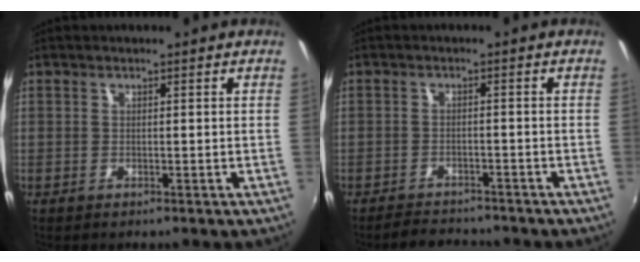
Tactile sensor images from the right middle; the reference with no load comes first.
{"total": 5.3, "force": [-5.0, 1.4, 1.2], "torque": [-0.042, 0.000, -0.075]}